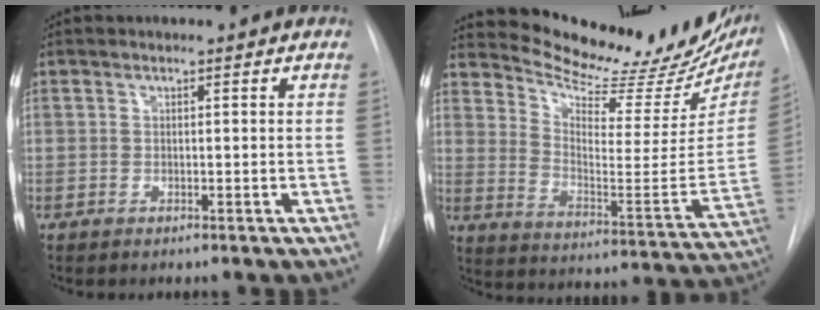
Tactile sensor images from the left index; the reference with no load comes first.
{"total": 24.6, "force": [21.8, 5.9, 9.9], "torque": [-0.148, -0.075, 0.286]}